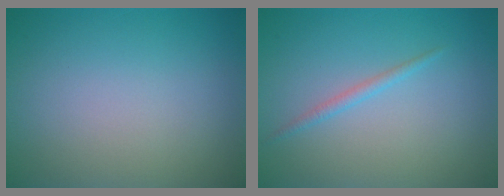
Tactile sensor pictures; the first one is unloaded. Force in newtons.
{"total": 1.0, "press": 1.0, "slide": 0.1}